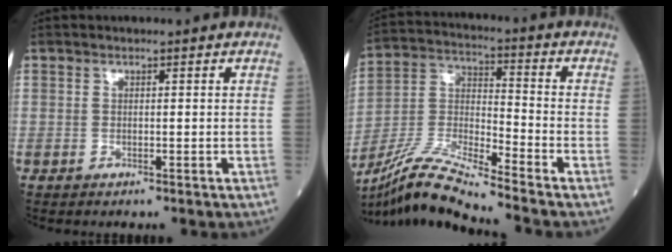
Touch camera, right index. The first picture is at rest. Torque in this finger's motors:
{"motor_torque": [-0.01, -0.24, 0.05, 0.07]}